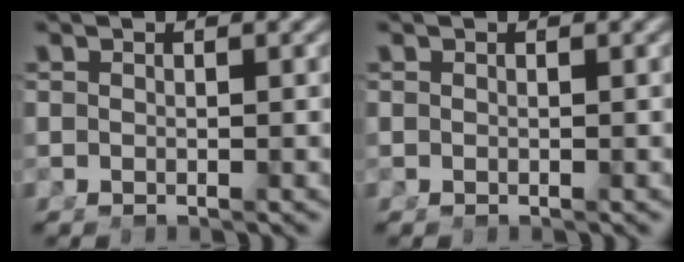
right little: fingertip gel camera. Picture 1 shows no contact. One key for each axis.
{"total": 0.0}